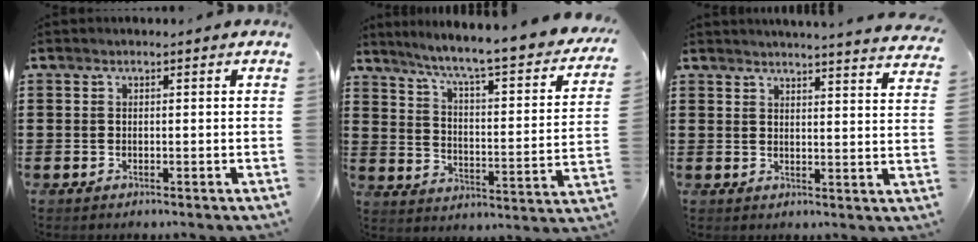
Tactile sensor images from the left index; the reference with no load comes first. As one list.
[{"total": 6.8, "force": [5.5, -0.6, 3.9], "torque": [-0.100, -0.048, 0.082]}, {"total": 3.7, "force": [3.6, -1.0, 0.4], "torque": [-0.013, -0.026, 0.060]}]